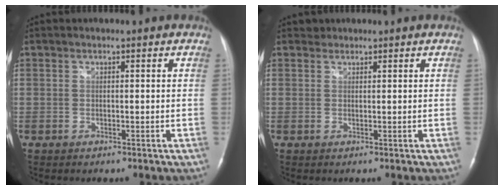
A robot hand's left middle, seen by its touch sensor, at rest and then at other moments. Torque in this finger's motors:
{"motor_torque": [0.08, -0.05, -0.09, 0.00]}